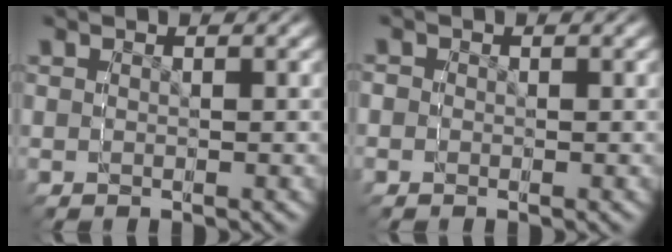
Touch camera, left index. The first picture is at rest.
{"total": 0.9, "force": [-0.5, 0.4, -0.6], "torque": [0.004, -0.015, -0.005]}